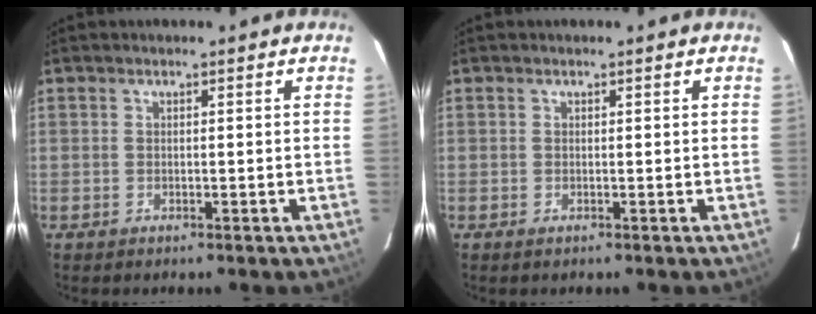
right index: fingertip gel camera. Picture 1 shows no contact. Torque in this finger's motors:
{"motor_torque": [0.05, -0.09, 0.10, 0.01]}